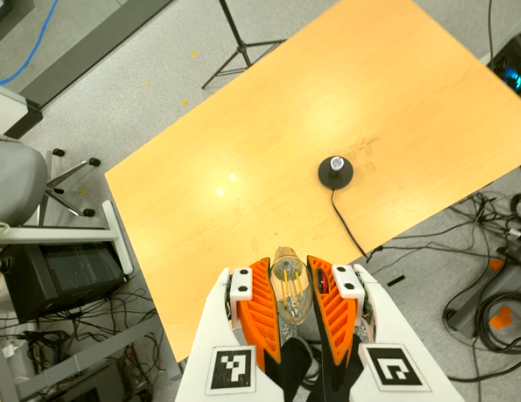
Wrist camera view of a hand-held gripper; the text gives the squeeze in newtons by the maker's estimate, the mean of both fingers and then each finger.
{"total": 20.4, "left": 22.8, "right": 18.0}